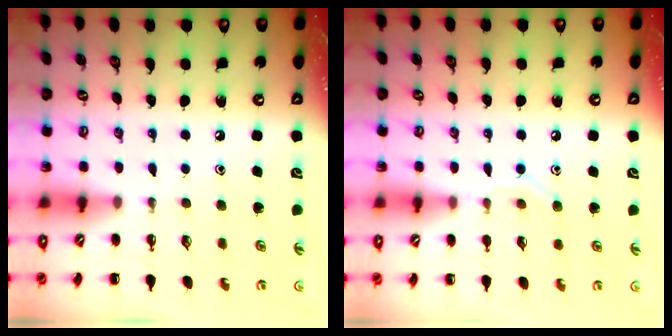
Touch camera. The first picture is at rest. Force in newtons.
{"total": 8.0, "press": 7.8, "slide": 1.8}